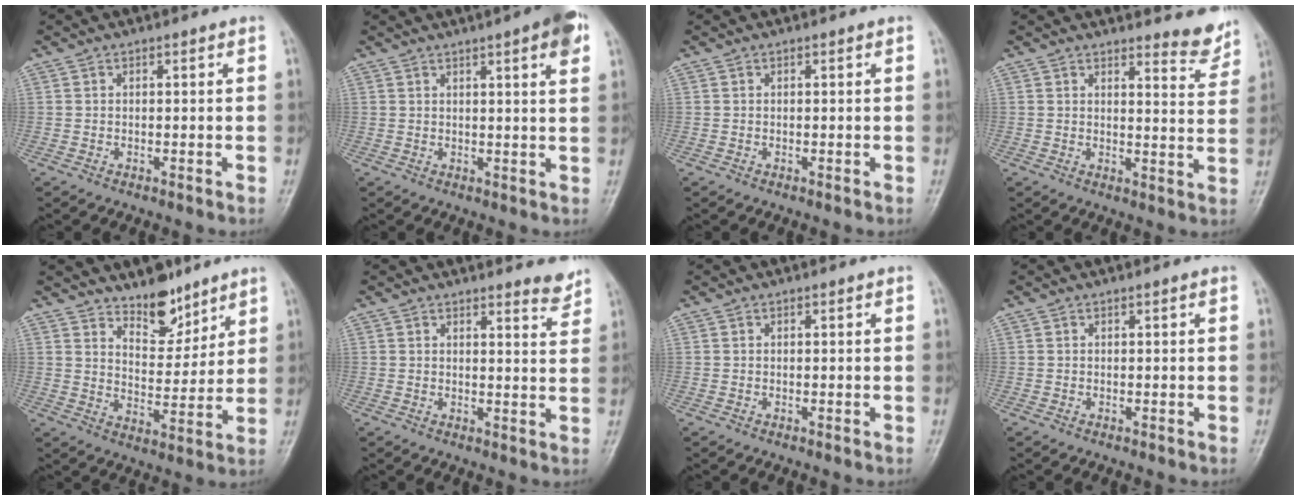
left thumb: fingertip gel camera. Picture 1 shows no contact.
{"total": 7.7, "force": [4.0, 1.2, 6.5], "torque": [-0.076, -0.002, 0.047]}
{"total": 0.0}
{"total": 5.8, "force": [5.6, 1.2, 1.1], "torque": [0.002, -0.056, 0.060]}
{"total": 8.8, "force": [7.0, 4.0, 3.5], "torque": [-0.024, -0.057, 0.120]}
{"total": 3.5, "force": [3.3, 0.6, 1.0], "torque": [-0.004, -0.034, 0.033]}
{"total": 0.0}
{"total": 0.0}